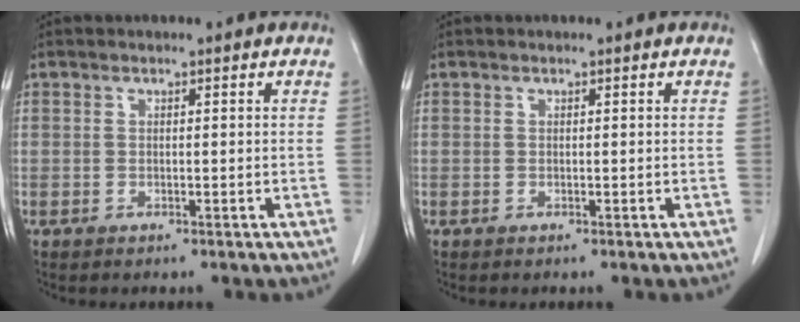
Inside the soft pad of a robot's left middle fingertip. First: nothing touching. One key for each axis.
{"total": 0.0}